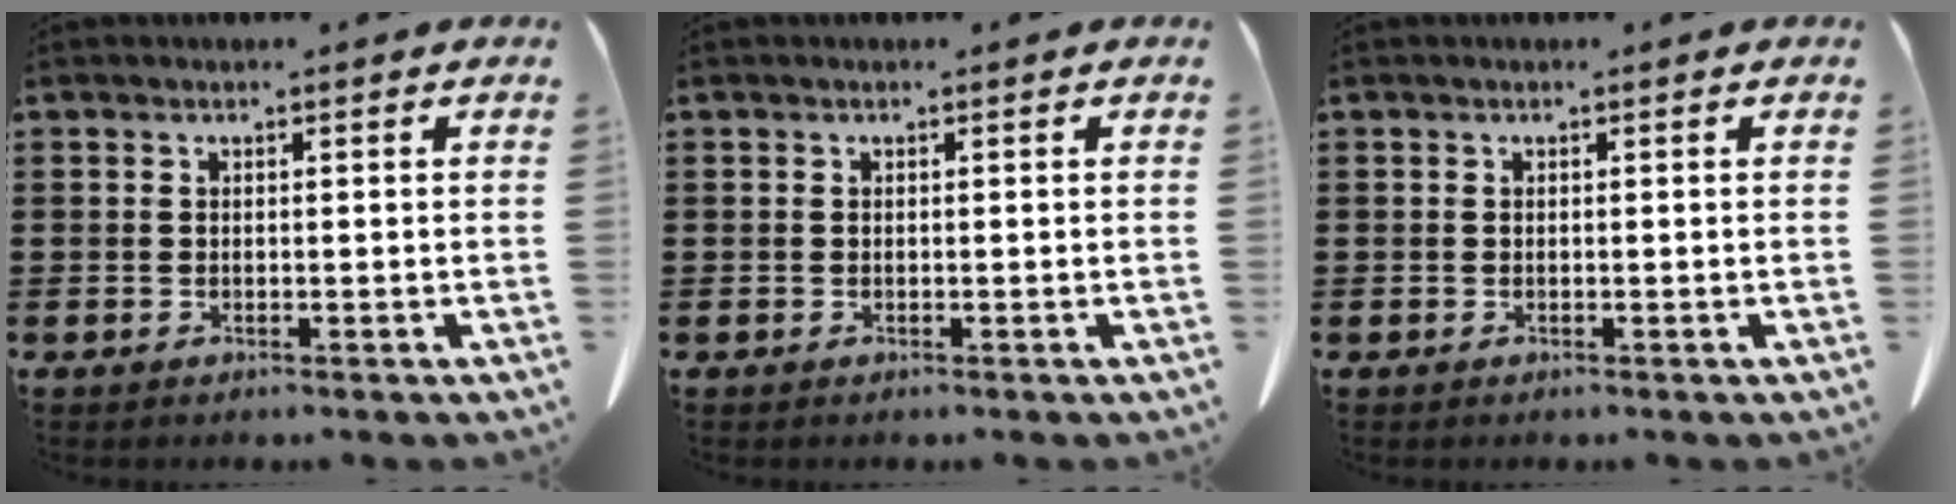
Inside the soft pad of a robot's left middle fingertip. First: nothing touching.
{"total": 0.0}
{"total": 0.0}